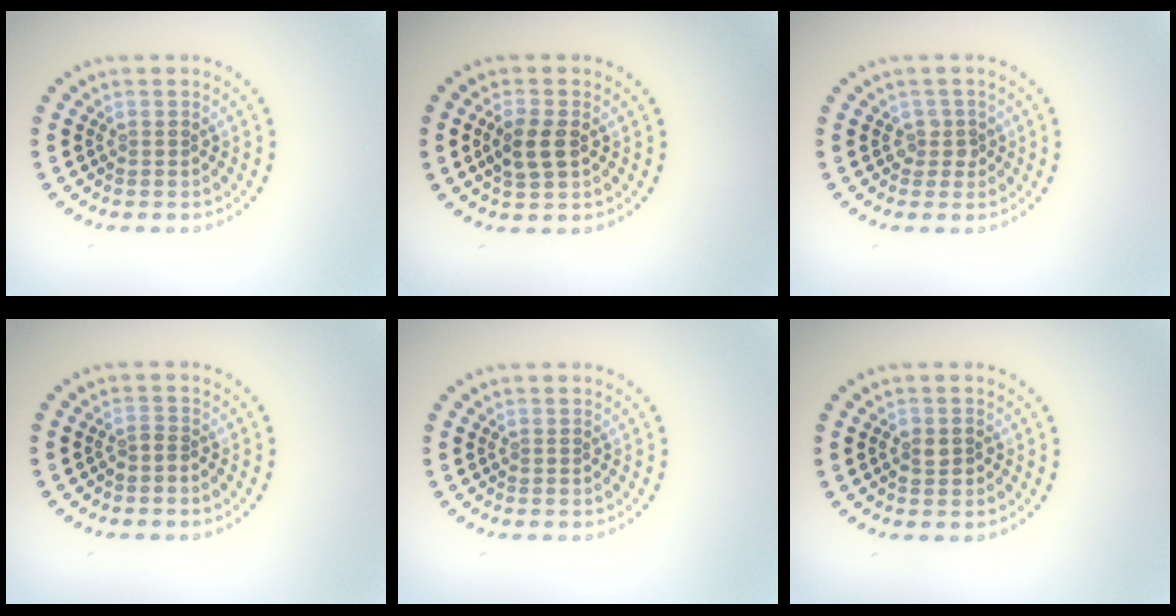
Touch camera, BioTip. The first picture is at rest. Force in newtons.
{"total": 2.5, "press": 2.5, "slide": 0.5}
{"total": 1.2, "press": 1.1, "slide": 0.6}
{"total": 0.8, "press": 0.5, "slide": 0.7}
{"total": 0.0}
{"total": 1.6, "press": 1.5, "slide": 0.5}